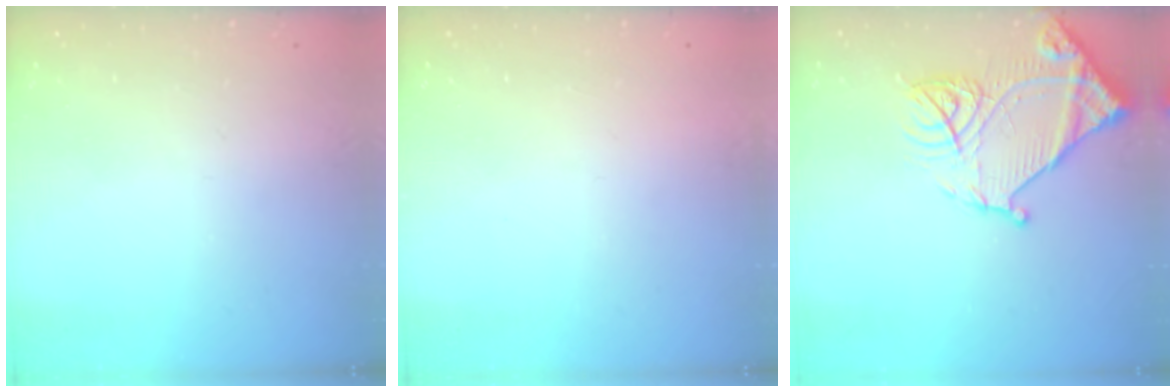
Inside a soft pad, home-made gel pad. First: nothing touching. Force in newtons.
{"total": 1.5, "press": 1.5, "slide": 0.1}
{"total": 16.4, "press": 16.3, "slide": 1.6}